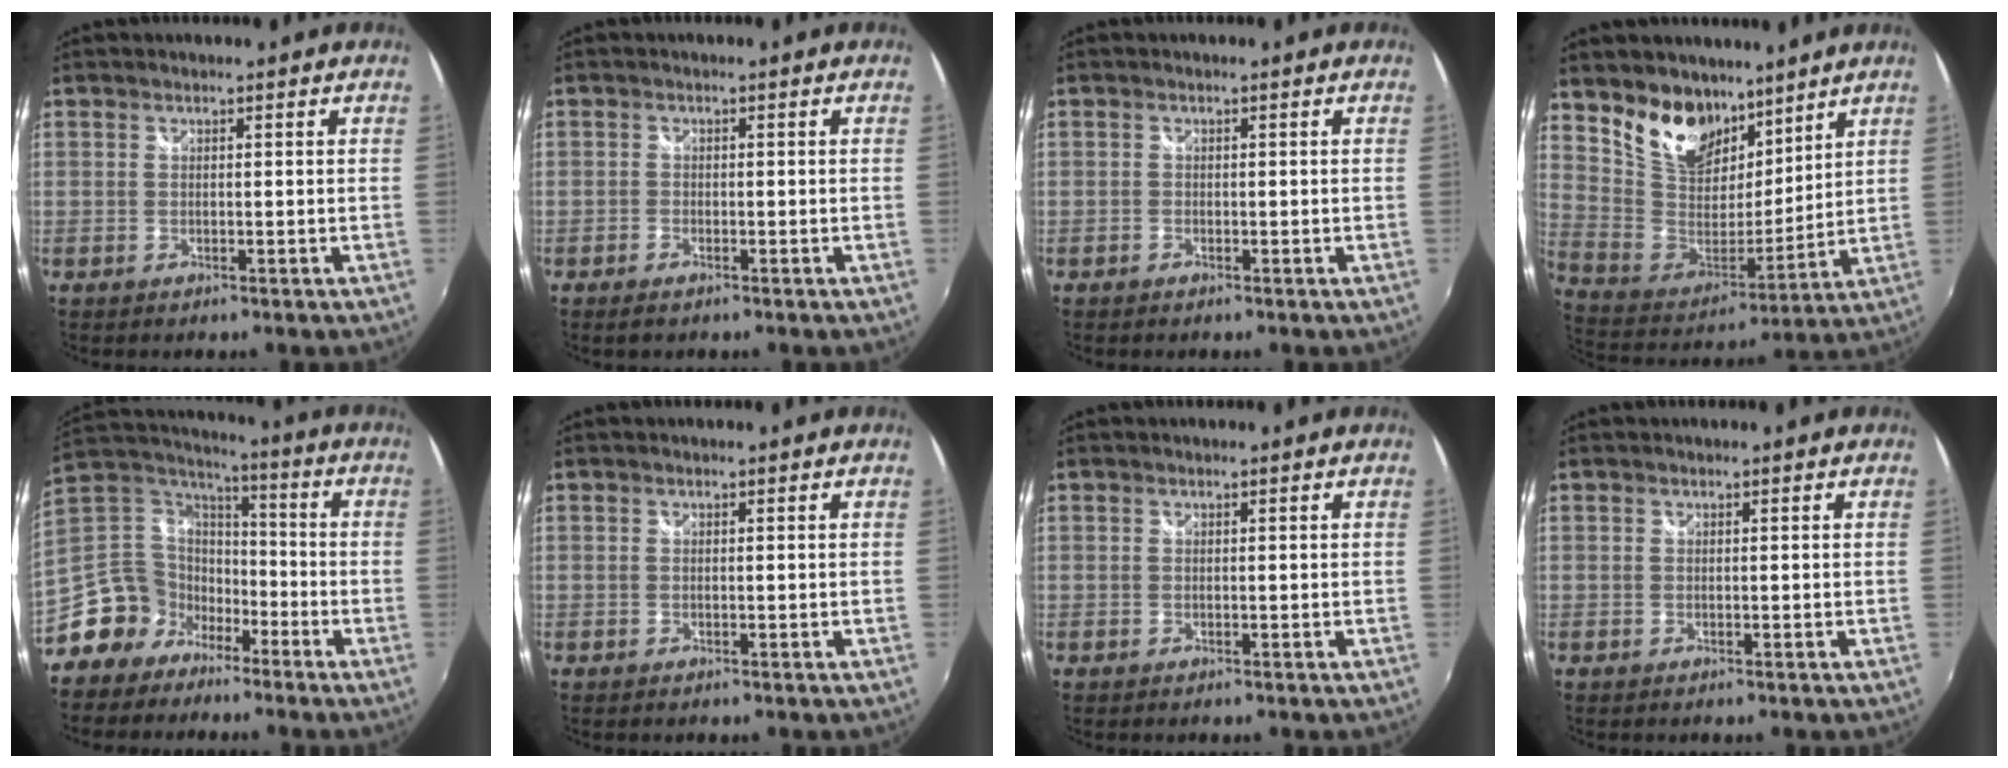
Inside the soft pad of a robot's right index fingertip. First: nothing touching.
{"total": 1.1, "force": [-1.0, 0.0, 0.6], "torque": [-0.013, -0.002, -0.022]}
{"total": 0.5, "force": [-0.3, -0.5, -0.1], "torque": [0.004, -0.001, -0.009]}
{"total": 15.3, "force": [10.6, 8.9, 6.6], "torque": [-0.147, 0.006, 0.207]}
{"total": 12.2, "force": [-7.3, 9.1, 3.5], "torque": [-0.089, 0.035, -0.140]}
{"total": 0.0}
{"total": 0.0}
{"total": 0.0}